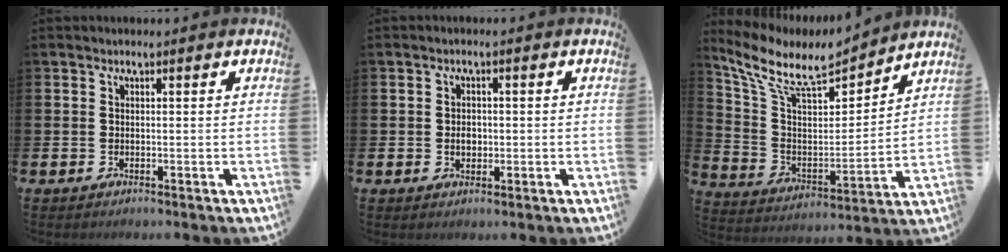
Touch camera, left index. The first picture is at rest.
{"total": 2.0, "force": [-0.1, 1.5, 1.3], "torque": [-0.007, -0.001, -0.008]}
{"total": 9.3, "force": [7.9, 2.9, 3.9], "torque": [-0.122, -0.052, 0.137]}